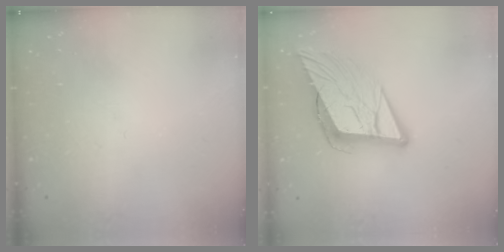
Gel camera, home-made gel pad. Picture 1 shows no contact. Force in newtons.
{"total": 13.5, "press": 12.9, "slide": 3.8}